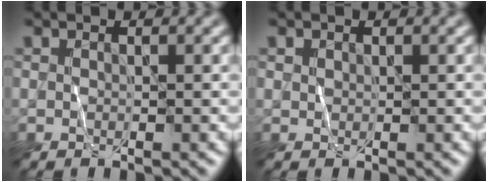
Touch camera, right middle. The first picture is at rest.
{"total": 0.6, "force": [0.4, 0.5, 0.1], "torque": [0.004, -0.001, 0.006]}